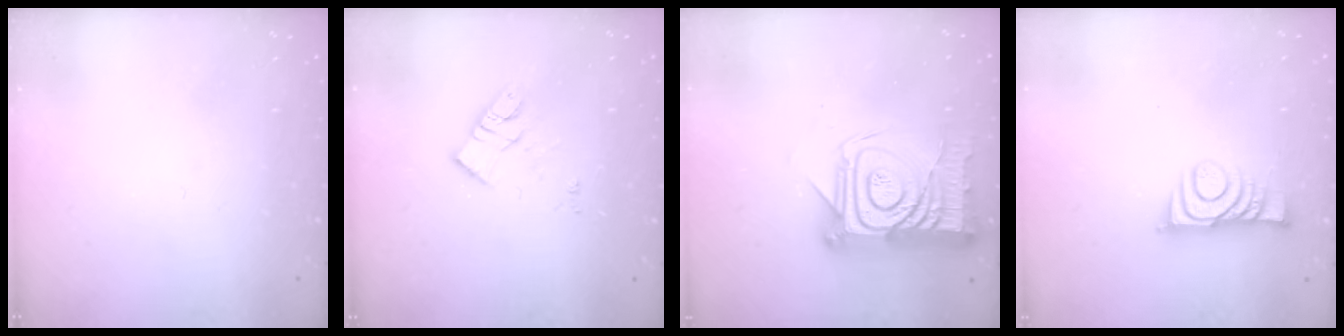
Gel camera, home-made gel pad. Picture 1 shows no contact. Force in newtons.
{"total": 10.7, "press": 10.7, "slide": 0.7}
{"total": 22.4, "press": 22.4, "slide": 1.7}
{"total": 9.0, "press": 9.0, "slide": 0.7}